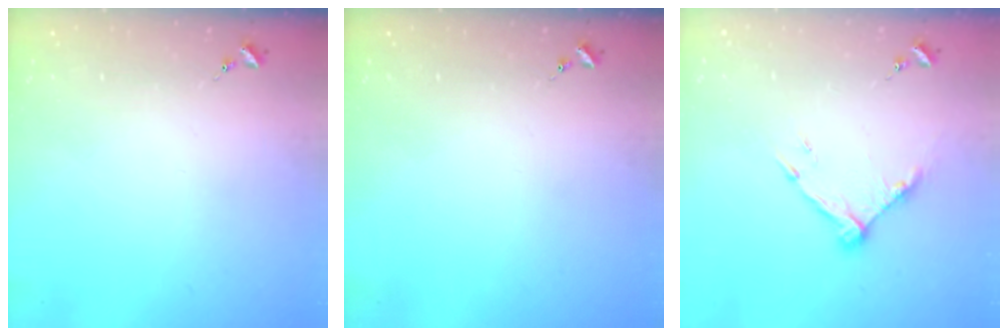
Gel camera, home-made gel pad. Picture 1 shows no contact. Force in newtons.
{"total": 0.0}
{"total": 10.4, "press": 10.4, "slide": 0.8}